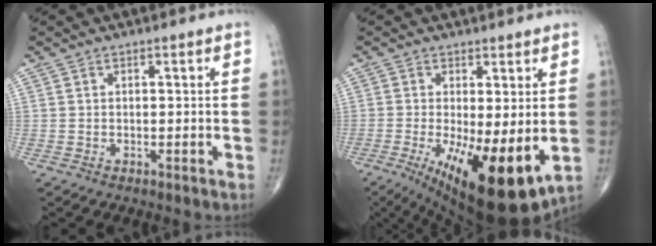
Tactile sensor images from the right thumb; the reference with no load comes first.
{"total": 15.6, "force": [-3.3, 5.1, 14.3], "torque": [-0.218, -0.027, -0.032]}